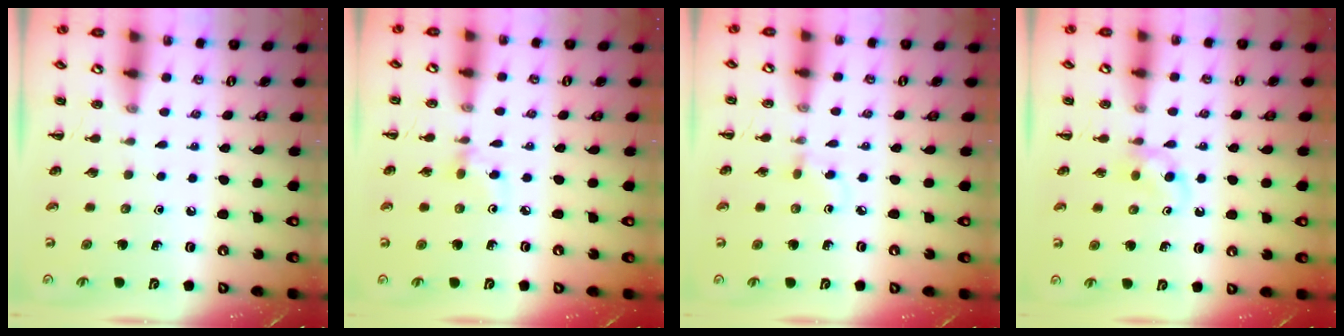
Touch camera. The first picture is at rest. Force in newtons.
{"total": 2.8, "press": 2.6, "slide": 1.0}
{"total": 3.0, "press": 2.7, "slide": 1.3}
{"total": 2.5, "press": 2.3, "slide": 1.0}